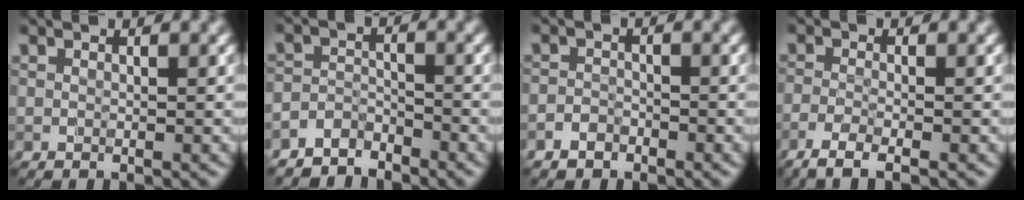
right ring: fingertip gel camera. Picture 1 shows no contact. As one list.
[{"total": 2.9, "force": [-2.8, 1.0, 0.1], "torque": [0.006, 0.005, -0.062]}, {"total": 1.4, "force": [-1.1, 0.8, 0.1], "torque": [0.005, 0.005, -0.025]}, {"total": 2.6, "force": [-1.9, 0.4, 1.8], "torque": [-0.036, -0.006, -0.046]}]